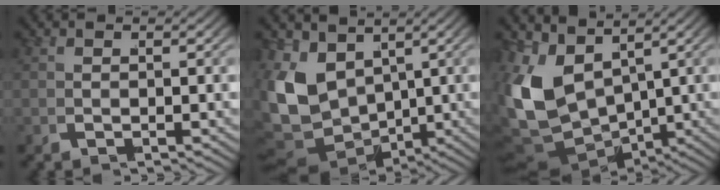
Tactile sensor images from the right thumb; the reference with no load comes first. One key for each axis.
{"total": 10.2, "fx": -1.6, "fy": 7.7, "fz": 6.6, "tx": -0.180, "ty": -0.062, "tz": 0.001}
{"total": 11.0, "fx": -0.9, "fy": 8.1, "fz": 7.5, "tx": -0.194, "ty": -0.051, "tz": 0.007}